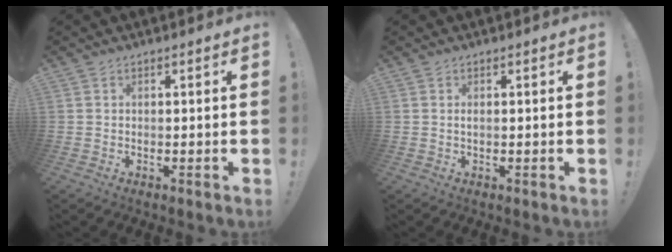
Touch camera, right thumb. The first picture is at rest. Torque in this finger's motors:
{"motor_torque": [0.11, -0.02, 0.25, -0.05, 0.00]}